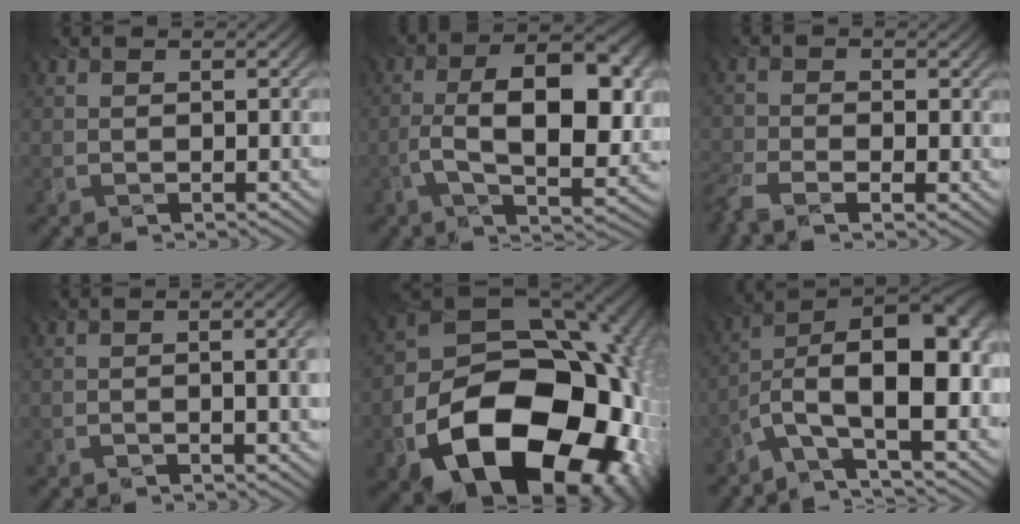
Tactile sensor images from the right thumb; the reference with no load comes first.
{"total": 11.5, "force": [-1.6, 5.1, 10.2], "torque": [-0.158, -0.010, -0.028]}
{"total": 4.6, "force": [-3.3, 2.4, 2.2], "torque": [-0.066, -0.016, -0.074]}
{"total": 4.5, "force": [-0.8, 1.5, 4.2], "torque": [-0.034, 0.020, -0.040]}
{"total": 21.9, "force": [-9.5, 14.8, 13.0], "torque": [-0.240, -0.077, -0.126]}
{"total": 13.7, "force": [-5.4, 5.6, 11.3], "torque": [-0.195, 0.006, -0.104]}